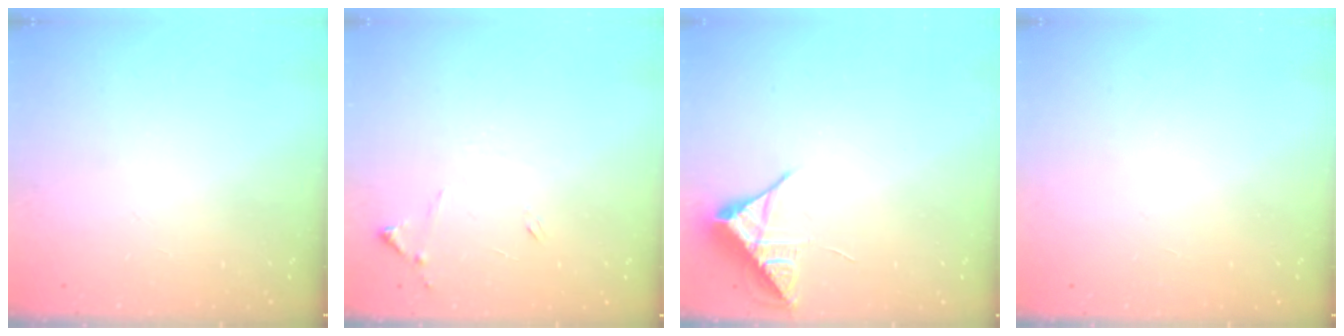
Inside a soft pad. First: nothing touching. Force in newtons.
{"total": 8.0, "press": 8.0, "slide": 0.7}
{"total": 7.7, "press": 7.7, "slide": 0.4}
{"total": 1.5, "press": 1.5, "slide": 0.1}